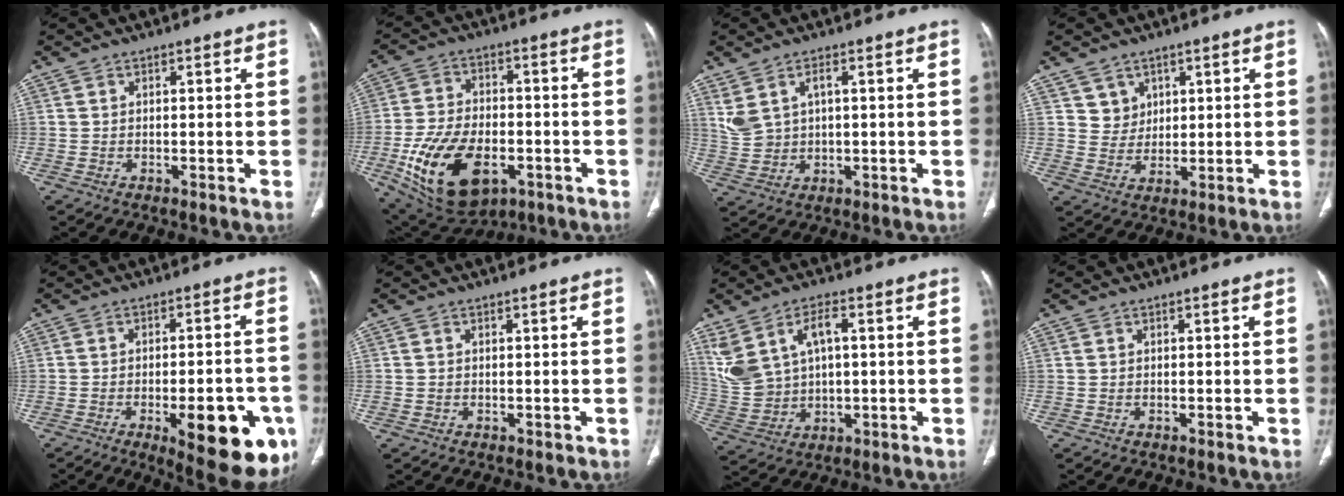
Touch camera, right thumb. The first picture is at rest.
{"total": 19.7, "force": [-6.7, 11.7, 14.4], "torque": [-0.249, 0.011, -0.095]}
{"total": 5.7, "force": [1.9, 3.4, 4.1], "torque": [-0.083, -0.002, 0.051]}
{"total": 4.4, "force": [2.4, 3.6, 0.4], "torque": [0.016, -0.019, 0.049]}
{"total": 18.3, "force": [-7.1, 6.6, 15.6], "torque": [-0.148, 0.016, -0.078]}
{"total": 0.8, "force": [-0.1, 0.7, 0.3], "torque": [-0.005, 0.002, 0.003]}
{"total": 11.6, "force": [3.6, 6.9, 8.6], "torque": [-0.177, 0.001, 0.088]}
{"total": 0.0}